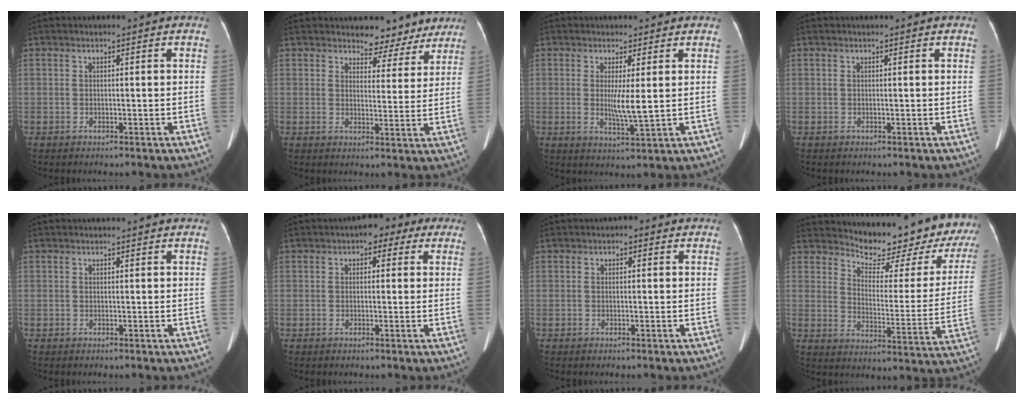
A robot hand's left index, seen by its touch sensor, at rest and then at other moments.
{"total": 6.1, "force": [5.5, 2.7, 0.6], "torque": [0.002, -0.006, 0.066]}
{"total": 4.0, "force": [0.1, -0.1, 4.0], "torque": [-0.080, -0.013, 0.013]}
{"total": 0.0}
{"total": 0.9, "force": [0.8, -0.2, 0.3], "torque": [-0.009, 0.012, 0.016]}
{"total": 4.0, "force": [1.8, 2.5, 2.4], "torque": [-0.022, 0.030, 0.019]}
{"total": 0.7, "force": [0.0, 0.5, 0.4], "torque": [-0.009, 0.008, 0.000]}
{"total": 20.1, "force": [18.8, 4.1, 6.1], "torque": [-0.078, -0.075, 0.224]}